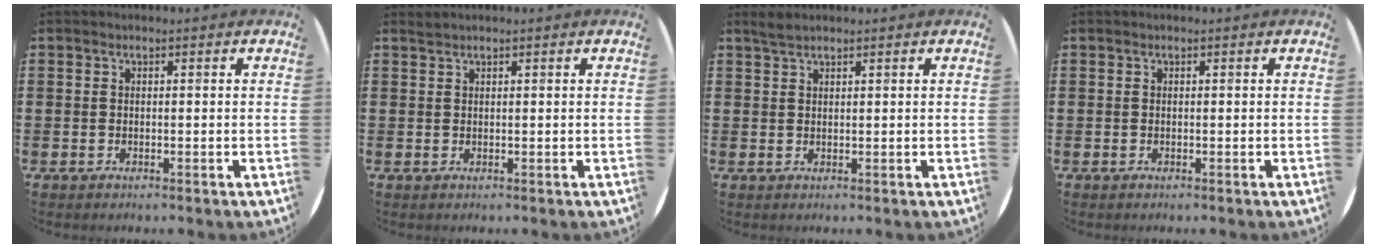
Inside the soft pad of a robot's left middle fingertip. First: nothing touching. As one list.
[{"total": 0.5, "force": [0.5, -0.1, 0.0], "torque": [0.000, -0.001, 0.011]}, {"total": 1.5, "force": [1.4, 0.2, 0.5], "torque": [-0.013, 0.002, 0.025]}, {"total": 0.0}]